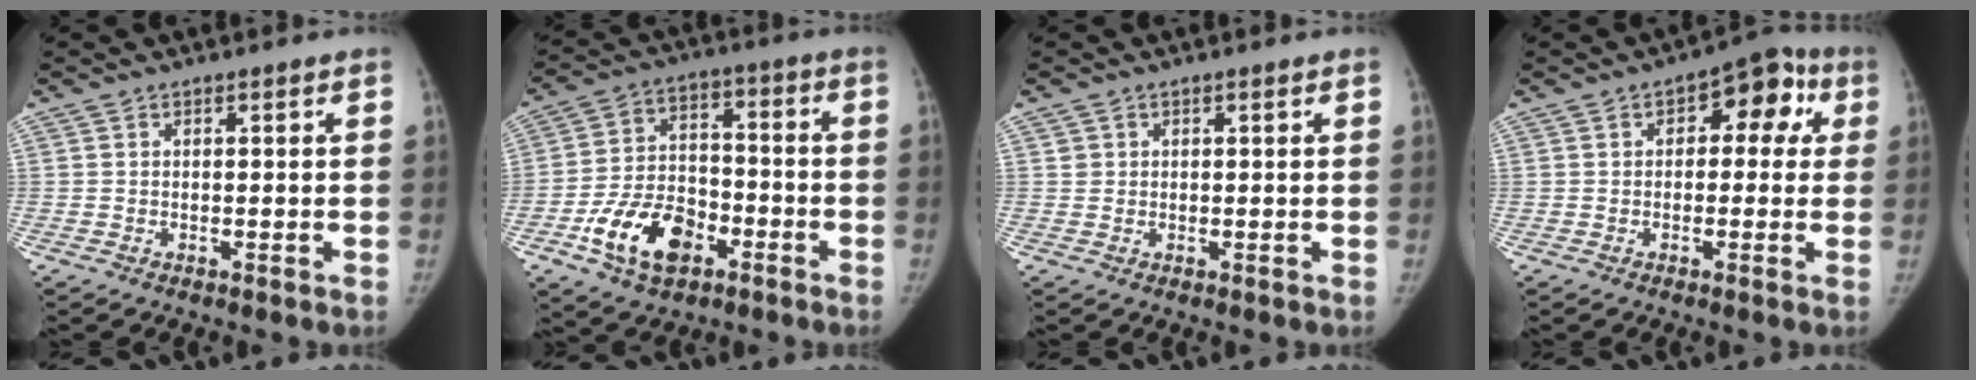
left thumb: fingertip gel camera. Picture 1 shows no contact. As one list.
[{"total": 14.3, "force": [-6.6, 9.2, 8.7], "torque": [-0.129, 0.036, -0.115]}, {"total": 1.0, "force": [0.4, 0.9, 0.1], "torque": [0.012, 0.000, 0.004]}, {"total": 8.9, "force": [2.2, 5.4, 6.7], "torque": [-0.037, 0.025, 0.017]}]